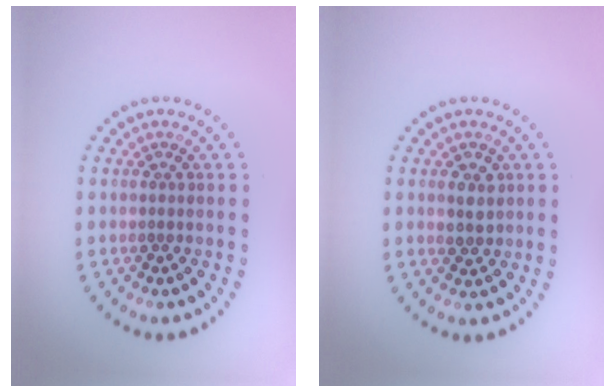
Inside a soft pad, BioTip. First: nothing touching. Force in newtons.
{"total": 2.0, "press": 1.9, "slide": 0.6}